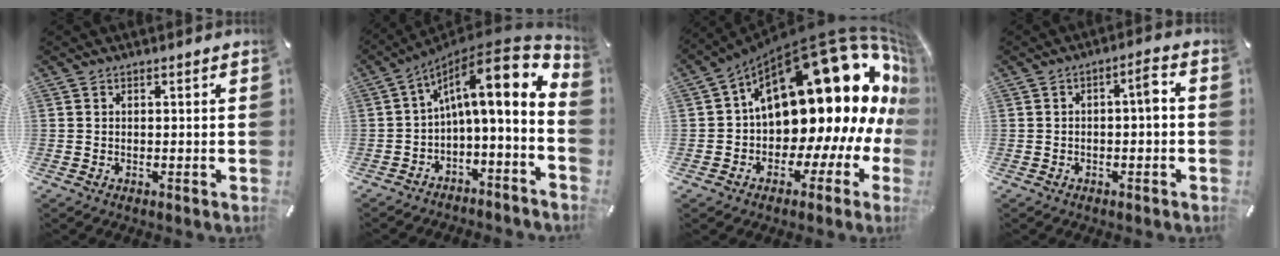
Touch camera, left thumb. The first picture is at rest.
{"total": 14.3, "force": [5.5, 4.5, 12.4], "torque": [-0.177, -0.050, 0.088]}
{"total": 28.7, "force": [9.4, 15.4, 22.3], "torque": [-0.320, -0.120, 0.182]}
{"total": 4.2, "force": [-0.7, 1.4, 3.9], "torque": [-0.062, 0.014, -0.019]}